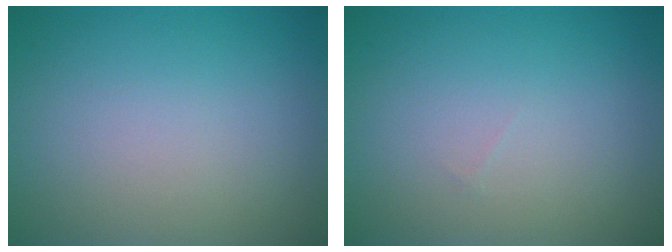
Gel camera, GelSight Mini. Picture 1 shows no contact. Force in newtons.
{"total": 0.0}